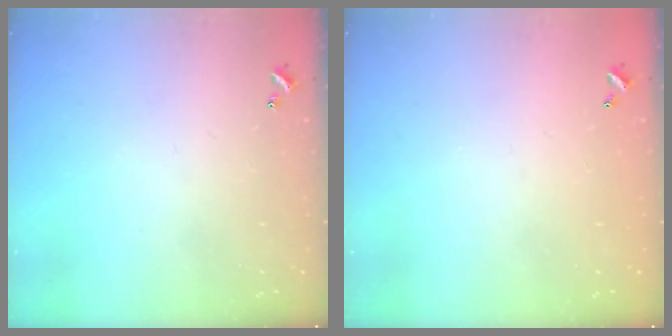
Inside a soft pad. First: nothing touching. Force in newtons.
{"total": 2.9, "press": 2.9, "slide": 0.1}